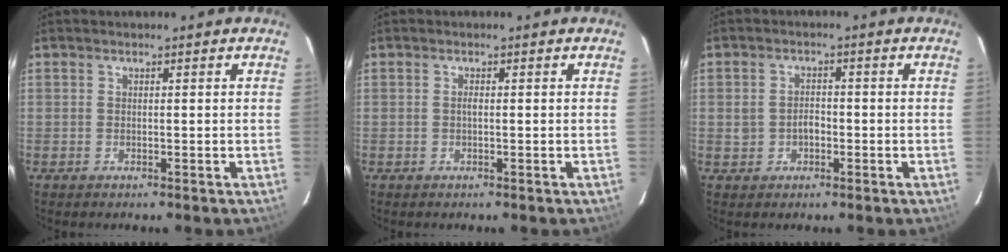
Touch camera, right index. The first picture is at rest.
{"total": 0.7, "force": [-0.1, 0.2, 0.7], "torque": [-0.013, 0.003, -0.003]}
{"total": 3.2, "force": [-0.7, 2.6, 1.9], "torque": [-0.037, 0.007, -0.008]}